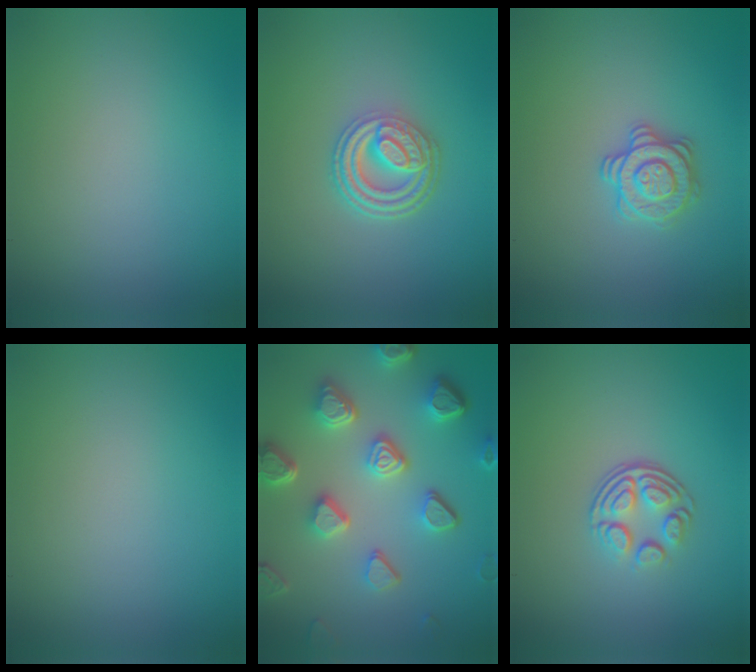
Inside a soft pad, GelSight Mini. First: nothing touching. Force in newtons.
{"total": 4.8, "press": 3.7, "slide": 3.1}
{"total": 2.8, "press": 2.7, "slide": 0.7}
{"total": 0.0}
{"total": 7.1, "press": 5.5, "slide": 4.5}
{"total": 3.6, "press": 2.5, "slide": 2.6}